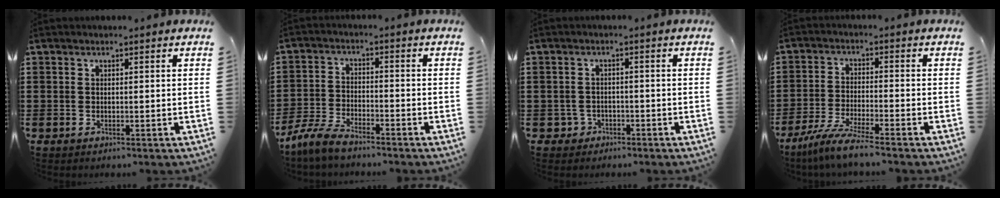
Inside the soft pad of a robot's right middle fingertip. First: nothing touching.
{"total": 5.1, "force": [-4.6, 0.9, 2.1], "torque": [-0.062, -0.004, -0.096]}
{"total": 1.9, "force": [-1.4, 1.3, 0.2], "torque": [-0.012, 0.000, -0.032]}
{"total": 6.0, "force": [-5.1, -0.5, 3.0], "torque": [-0.074, -0.022, -0.101]}